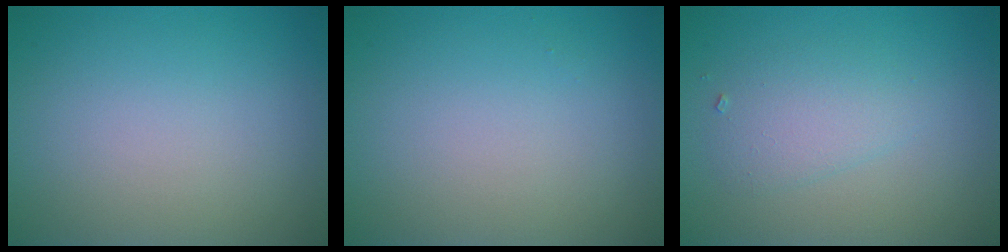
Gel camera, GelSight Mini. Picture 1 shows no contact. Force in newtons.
{"total": 0.0}
{"total": 2.3, "press": 2.3, "slide": 0.2}